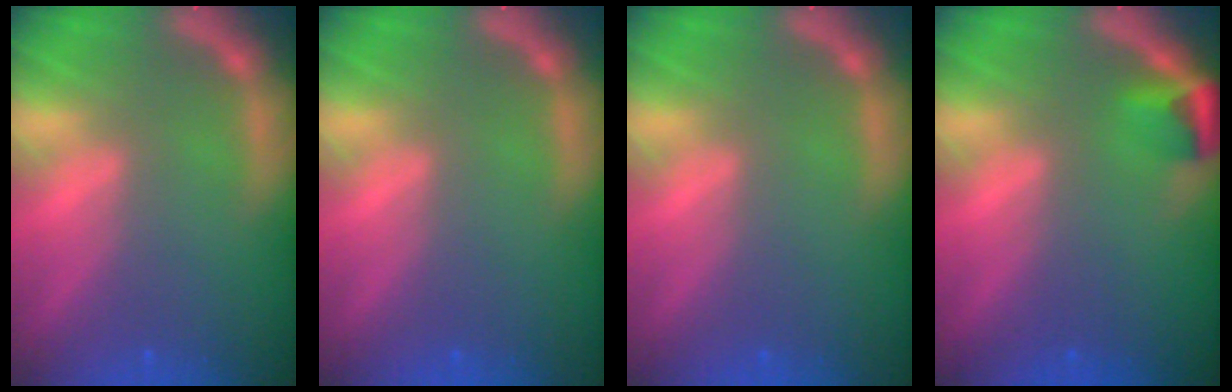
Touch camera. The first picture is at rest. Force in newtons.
{"total": 0.0}
{"total": 0.0}
{"total": 2.4}